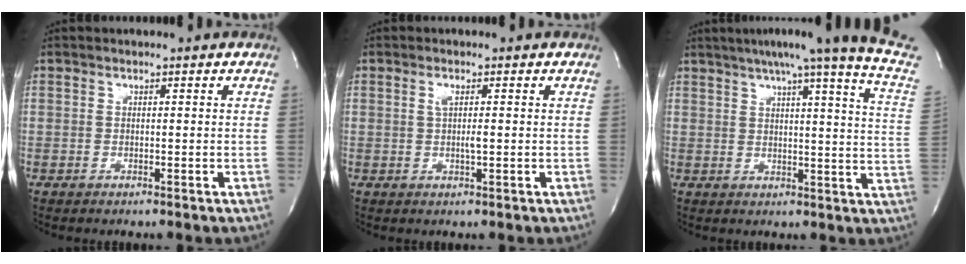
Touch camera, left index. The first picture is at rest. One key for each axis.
{"total": 2.1, "fx": 0.2, "fy": 0.2, "fz": 2.1, "tx": -0.044, "ty": -0.002, "tz": 0.004}
{"total": 19.4, "fx": 15.2, "fy": -1.5, "fz": 12.0, "tx": -0.175, "ty": -0.039, "tz": 0.173}